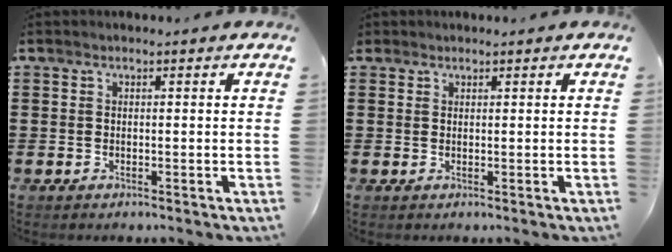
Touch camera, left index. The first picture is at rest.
{"total": 0.7, "force": [0.6, 0.4, 0.1], "torque": [-0.004, 0.002, 0.012]}